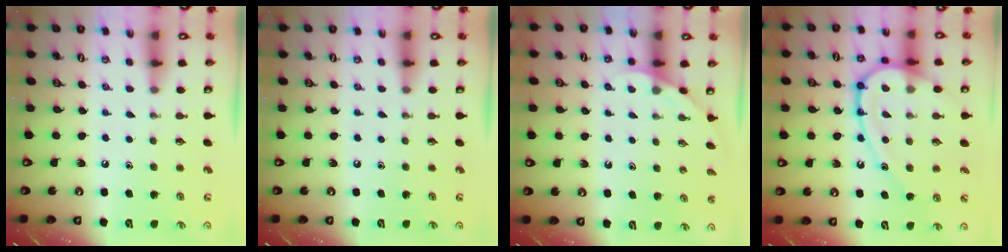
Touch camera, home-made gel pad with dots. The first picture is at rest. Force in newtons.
{"total": 0.0}
{"total": 2.0, "press": 2.0, "slide": 0.0}
{"total": 15.4, "press": 15.3, "slide": 1.8}